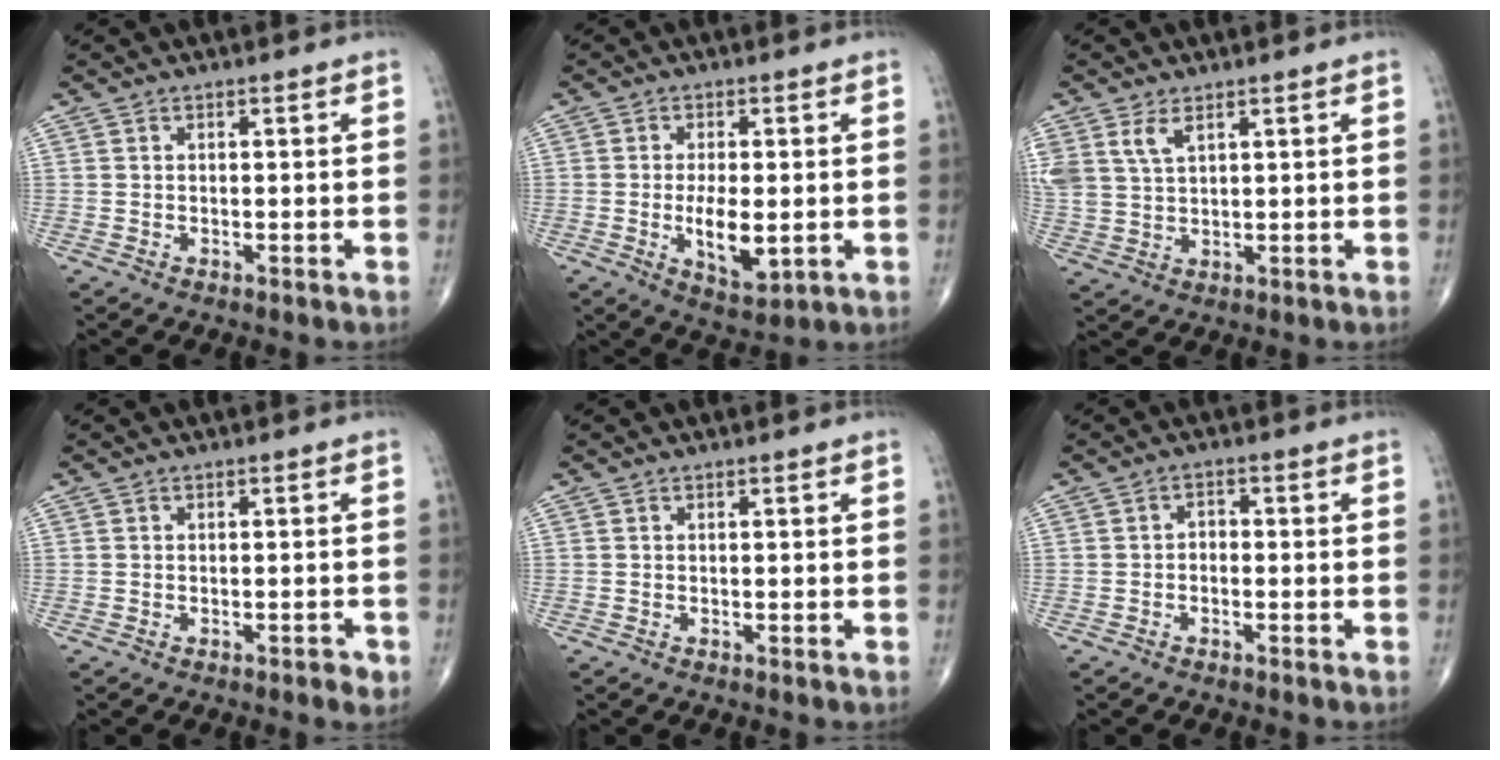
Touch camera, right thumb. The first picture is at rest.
{"total": 7.6, "force": [-1.1, 3.3, 6.7], "torque": [-0.109, -0.013, -0.011]}
{"total": 6.5, "force": [3.4, 3.5, 4.2], "torque": [-0.094, -0.004, 0.078]}
{"total": 1.4, "force": [-0.8, 0.6, 1.0], "torque": [-0.013, 0.002, -0.011]}
{"total": 0.0}
{"total": 1.8, "force": [-0.6, 1.3, 1.0], "torque": [-0.003, 0.011, -0.018]}